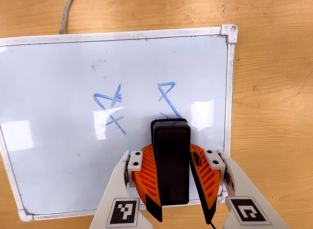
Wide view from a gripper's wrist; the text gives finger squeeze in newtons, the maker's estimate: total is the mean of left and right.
{"total": 9.0, "left": 8.7, "right": 9.4}